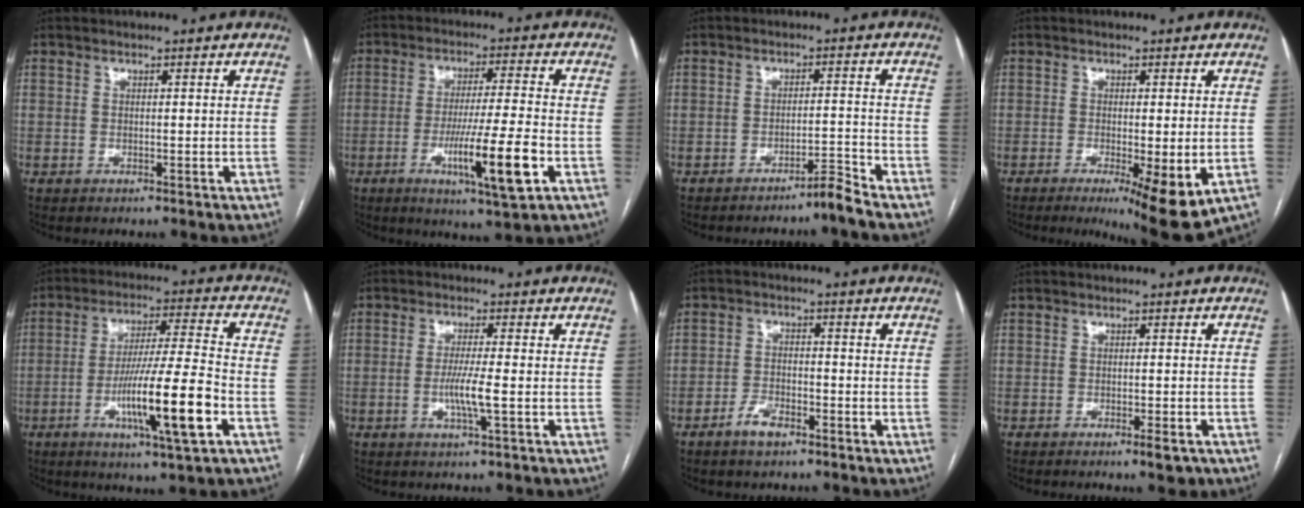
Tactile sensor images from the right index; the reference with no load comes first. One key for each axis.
{"total": 11.8, "fx": -4.2, "fy": -0.2, "fz": 11.0, "tx": -0.190, "ty": -0.022, "tz": -0.069}
{"total": 3.5, "fx": -3.2, "fy": -1.1, "fz": 1.2, "tx": -0.012, "ty": -0.011, "tz": -0.054}
{"total": 8.7, "fx": -3.4, "fy": 1.4, "fz": 7.9, "tx": -0.099, "ty": -0.020, "tz": -0.044}
{"total": 14.0, "fx": -4.9, "fy": -0.2, "fz": 13.1, "tx": -0.232, "ty": -0.010, "tz": -0.085}
{"total": 4.4, "fx": -1.0, "fy": -0.4, "fz": 4.3, "tx": -0.086, "ty": -0.008, "tz": -0.020}
{"total": 3.8, "fx": -2.6, "fy": 1.8, "fz": 2.1, "tx": -0.042, "ty": 0.004, "tz": -0.046}
{"total": 2.3, "fx": -1.5, "fy": 0.5, "fz": 1.6, "tx": -0.021, "ty": -0.001, "tz": -0.017}